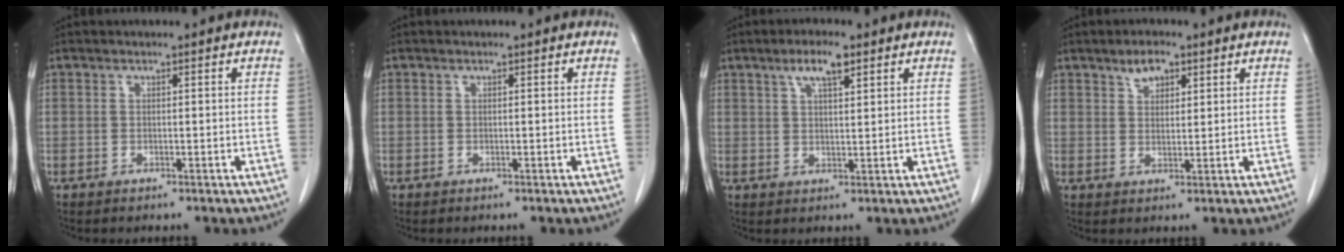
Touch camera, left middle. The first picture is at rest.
{"total": 0.0}
{"total": 4.8, "force": [2.9, 1.0, 3.7], "torque": [-0.073, 0.006, 0.051]}
{"total": 3.5, "force": [2.3, 1.7, 2.1], "torque": [-0.039, 0.005, 0.041]}